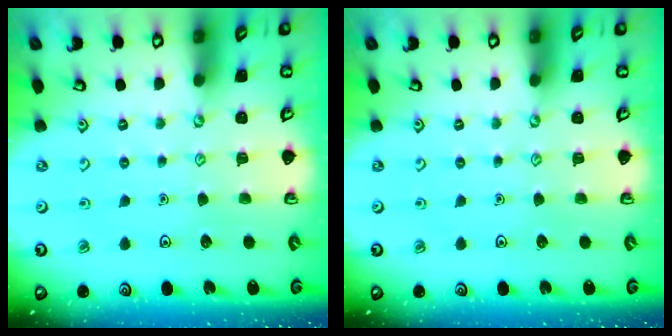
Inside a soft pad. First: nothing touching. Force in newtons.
{"total": 0.0}